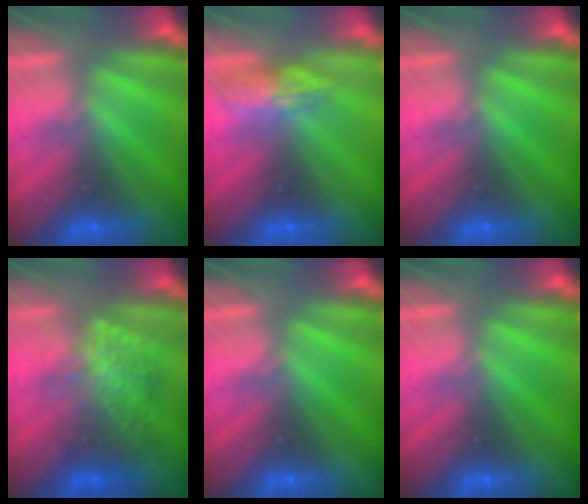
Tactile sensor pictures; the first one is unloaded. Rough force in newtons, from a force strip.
{"total": 2.5}
{"total": 0.0}
{"total": 2.3}
{"total": 0.0}
{"total": 0.0}